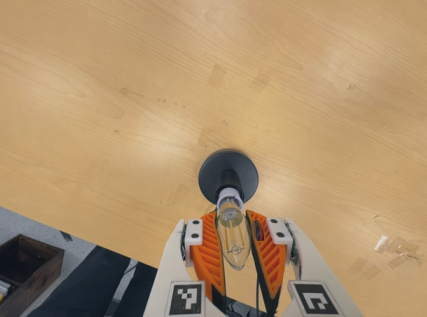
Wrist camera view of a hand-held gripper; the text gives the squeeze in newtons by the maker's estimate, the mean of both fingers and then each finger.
{"total": 21.3, "left": 24.0, "right": 18.6}